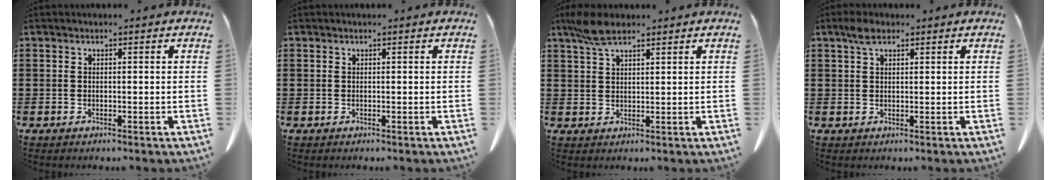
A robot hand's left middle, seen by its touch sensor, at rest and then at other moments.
{"total": 0.0}
{"total": 4.8, "force": [3.4, 1.5, 3.1], "torque": [-0.070, 0.004, 0.063]}
{"total": 2.4, "force": [1.5, 1.1, 1.5], "torque": [-0.035, 0.005, 0.028]}